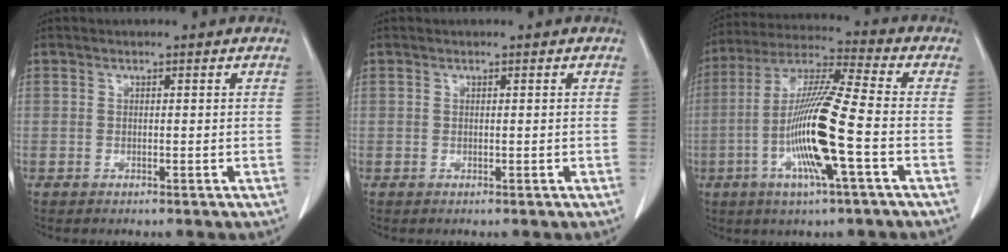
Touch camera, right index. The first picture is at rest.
{"total": 0.0}
{"total": 14.6, "force": [-3.9, 0.1, 14.1], "torque": [-0.282, -0.006, -0.081]}